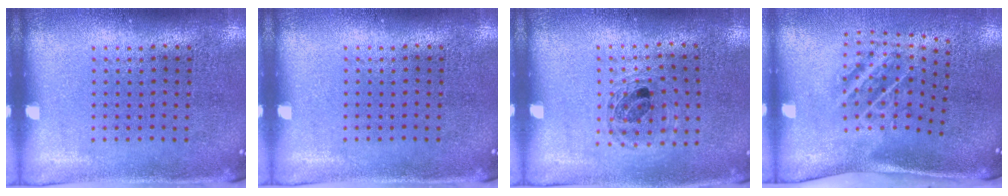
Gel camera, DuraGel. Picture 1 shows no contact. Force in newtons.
{"total": 0.0}
{"total": 0.9, "press": 0.9, "slide": 0.2}
{"total": 1.9, "press": 1.1, "slide": 1.6}